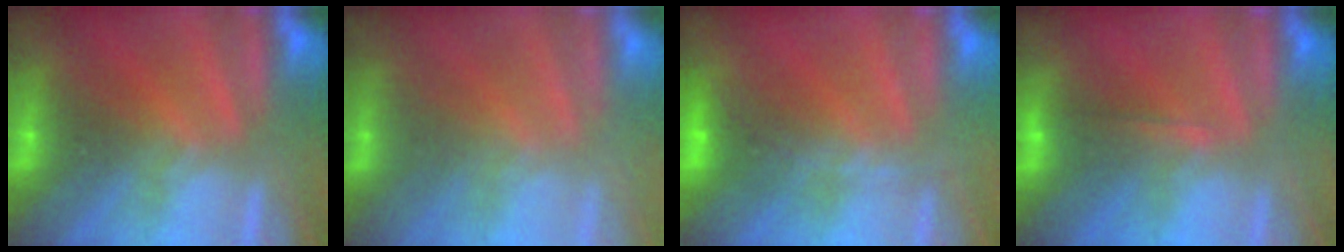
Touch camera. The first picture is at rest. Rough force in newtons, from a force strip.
{"total": 2.1}
{"total": 1.8}
{"total": 1.8}